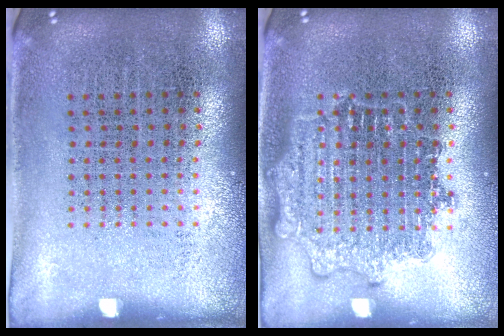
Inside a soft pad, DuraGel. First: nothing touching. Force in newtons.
{"total": 2.6, "press": 2.6, "slide": 0.4}